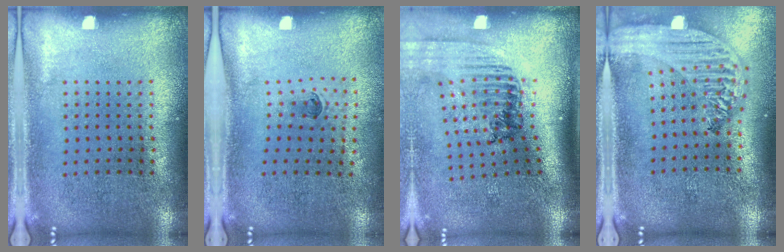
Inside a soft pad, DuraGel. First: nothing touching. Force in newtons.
{"total": 0.5, "press": 0.3, "slide": 0.4}
{"total": 1.7, "press": 1.5, "slide": 0.7}
{"total": 2.5, "press": 2.2, "slide": 1.4}